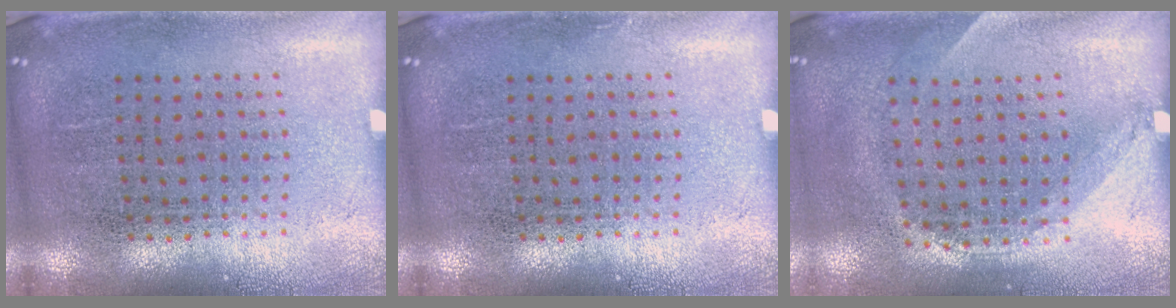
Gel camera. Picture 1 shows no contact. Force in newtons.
{"total": 0.0}
{"total": 1.3, "press": 0.9, "slide": 0.9}